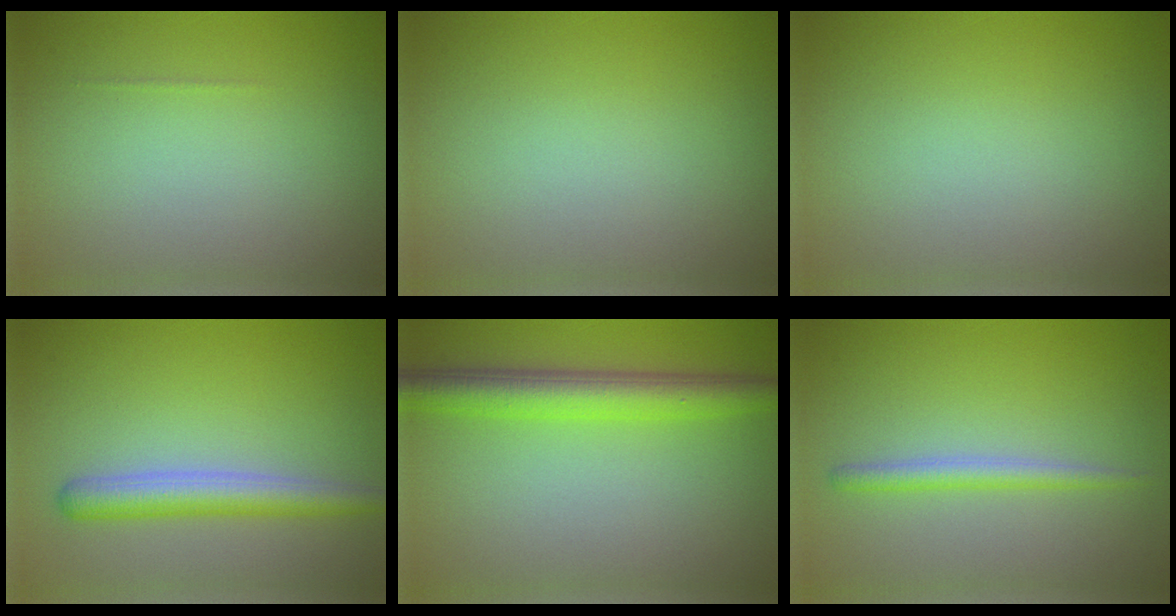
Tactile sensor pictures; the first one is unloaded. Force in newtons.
{"total": 0.0}
{"total": 0.0}
{"total": 3.6, "press": 3.6, "slide": 0.2}
{"total": 4.6, "press": 4.6, "slide": 0.1}
{"total": 1.8, "press": 1.8, "slide": 0.1}